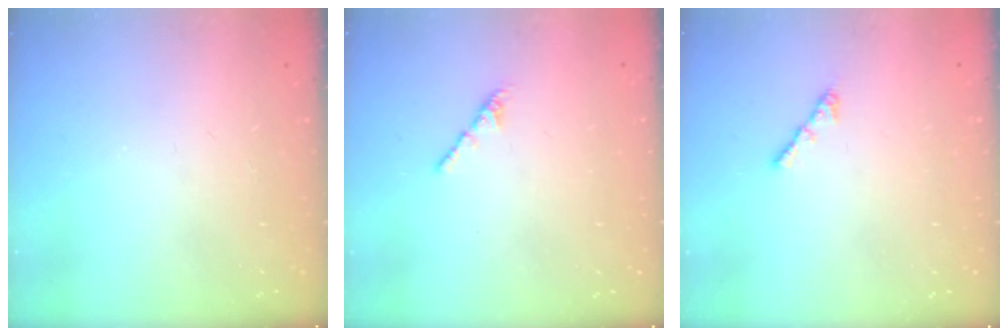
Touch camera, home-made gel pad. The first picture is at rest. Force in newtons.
{"total": 2.4, "press": 2.3, "slide": 0.8}
{"total": 3.1, "press": 3.0, "slide": 0.7}